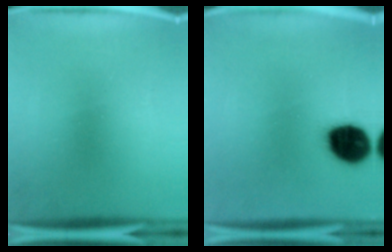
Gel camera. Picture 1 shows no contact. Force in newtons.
{"total": 13.6}